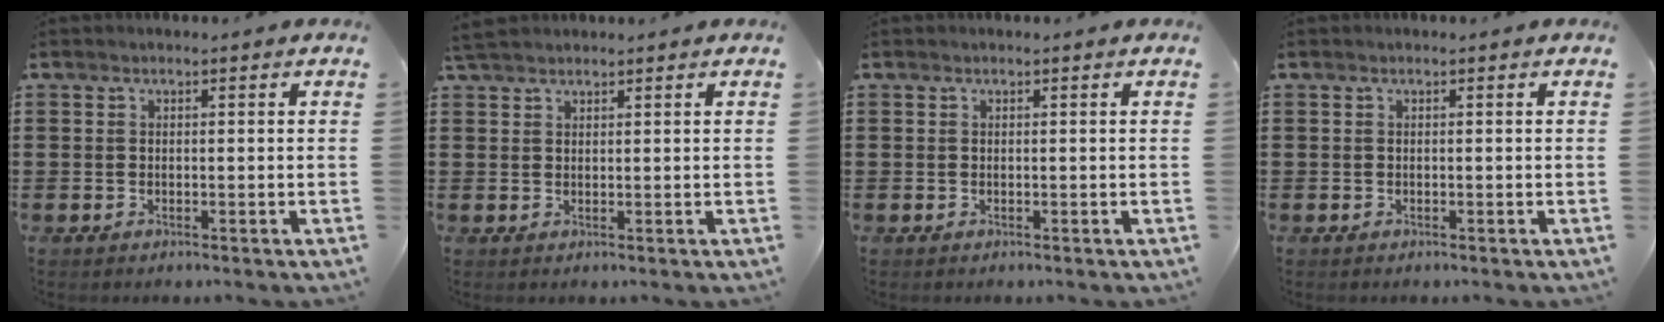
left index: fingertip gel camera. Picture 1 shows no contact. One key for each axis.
{"total": 2.3, "fx": 2.0, "fy": 0.7, "fz": 0.9, "tx": -0.022, "ty": 0.005, "tz": 0.040}
{"total": 0.0}
{"total": 0.0}